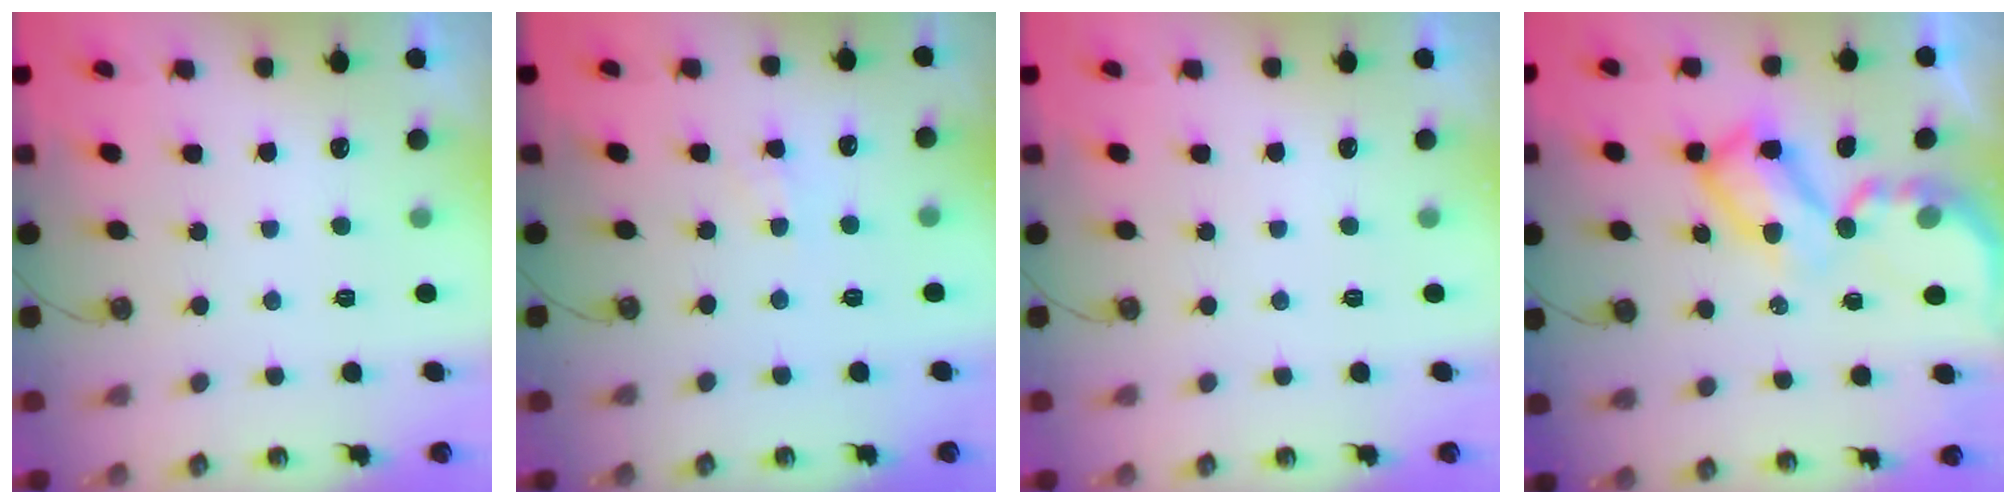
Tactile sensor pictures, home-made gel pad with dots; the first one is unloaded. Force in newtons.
{"total": 2.8, "press": 2.8, "slide": 0.5}
{"total": 0.0}
{"total": 12.6, "press": 12.6, "slide": 1.2}